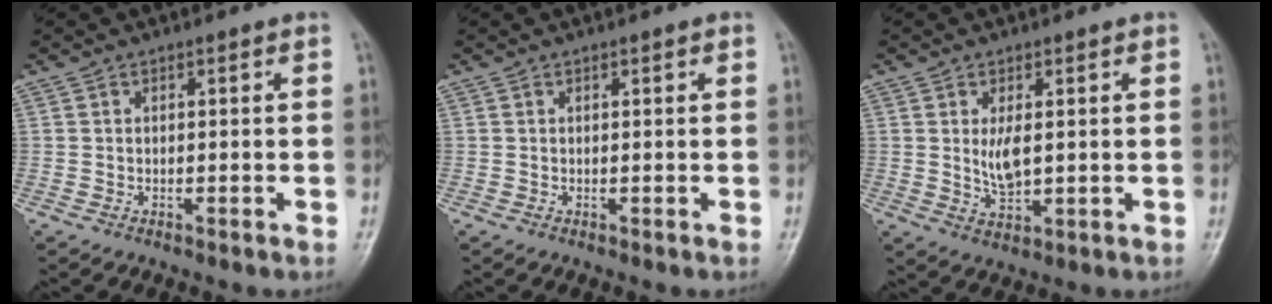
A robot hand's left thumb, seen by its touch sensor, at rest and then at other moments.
{"total": 0.6, "force": [0.3, 0.1, 0.5], "torque": [-0.007, 0.000, 0.004]}
{"total": 4.5, "force": [0.8, 2.1, 3.9], "torque": [-0.068, -0.014, 0.022]}